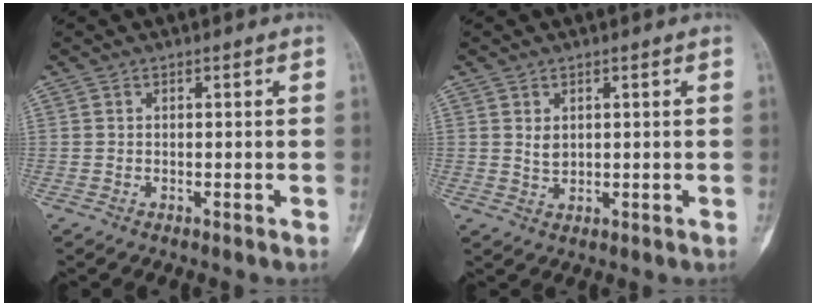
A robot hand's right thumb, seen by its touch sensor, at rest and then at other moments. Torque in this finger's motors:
{"motor_torque": [0.37, 0.48, -0.11, -0.46, 0.05]}